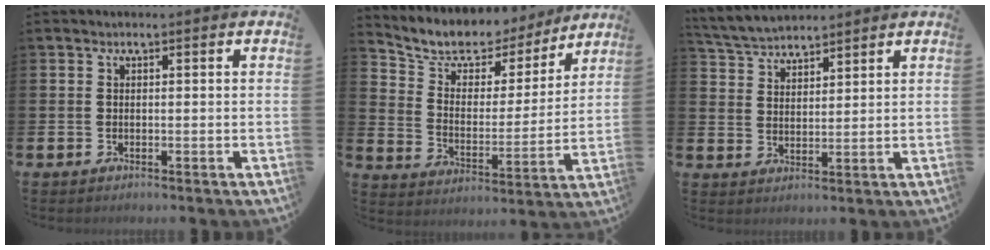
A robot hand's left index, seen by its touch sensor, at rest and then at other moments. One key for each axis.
{"total": 8.2, "fx": 7.3, "fy": 3.5, "fz": 1.2, "tx": -0.069, "ty": -0.053, "tz": 0.128}
{"total": 4.6, "fx": 4.5, "fy": 0.8, "fz": 0.2, "tx": -0.029, "ty": -0.018, "tz": 0.083}